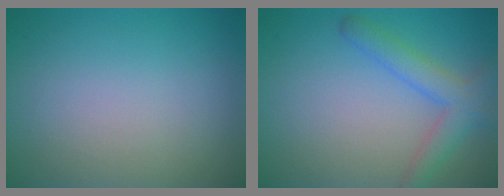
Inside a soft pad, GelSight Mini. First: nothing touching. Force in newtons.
{"total": 3.5, "press": 3.5, "slide": 0.2}